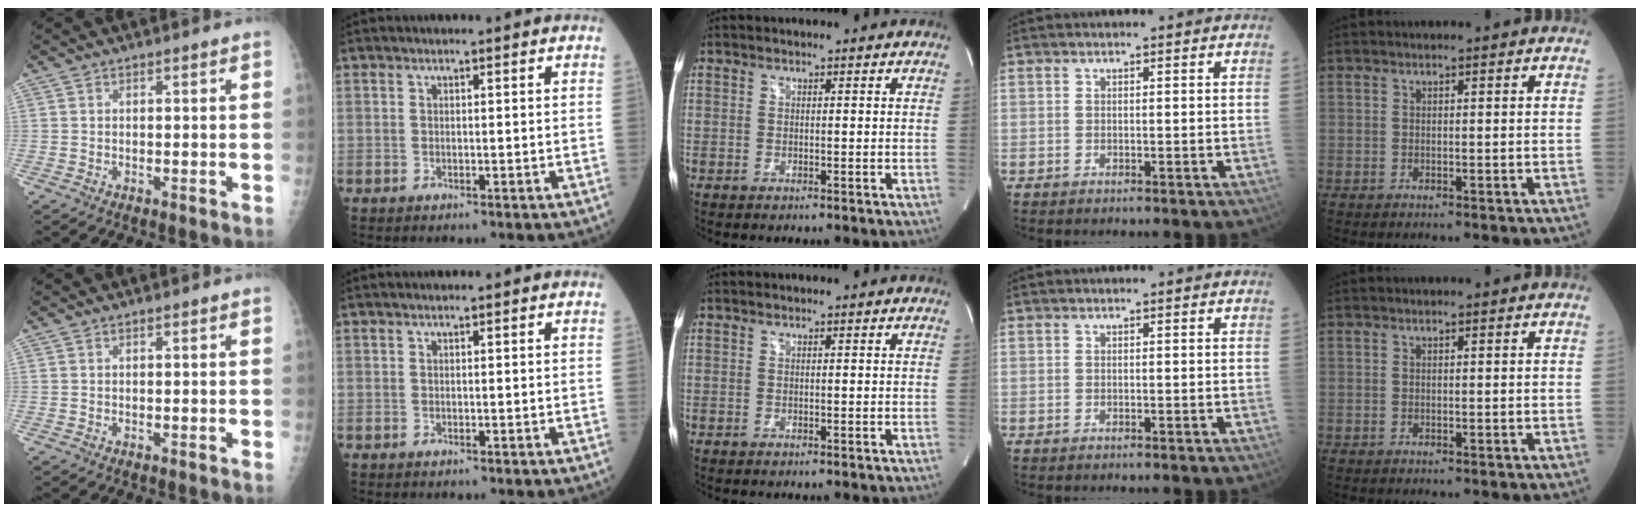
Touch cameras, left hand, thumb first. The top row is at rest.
{}